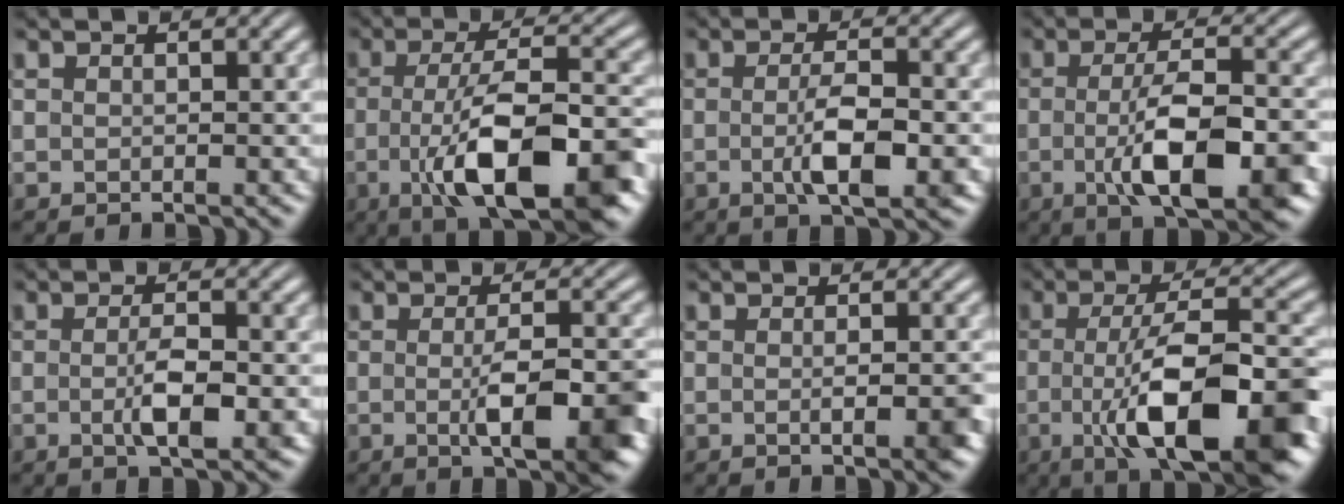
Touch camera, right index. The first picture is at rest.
{"total": 11.1, "force": [-3.7, 3.8, 9.7], "torque": [-0.155, -0.019, -0.050]}
{"total": 4.3, "force": [-1.1, 0.9, 4.0], "torque": [-0.071, -0.008, -0.017]}
{"total": 8.0, "force": [-2.1, 2.4, 7.4], "torque": [-0.122, -0.010, -0.030]}
{"total": 3.4, "force": [-1.1, 0.7, 3.2], "torque": [-0.058, -0.007, -0.017]}
{"total": 6.6, "force": [-2.0, 1.5, 6.1], "torque": [-0.093, -0.013, -0.032]}
{"total": 2.4, "force": [-1.0, 0.3, 2.1], "torque": [-0.029, -0.001, -0.018]}
{"total": 12.2, "force": [-3.6, 4.2, 10.9], "torque": [-0.167, -0.019, -0.048]}